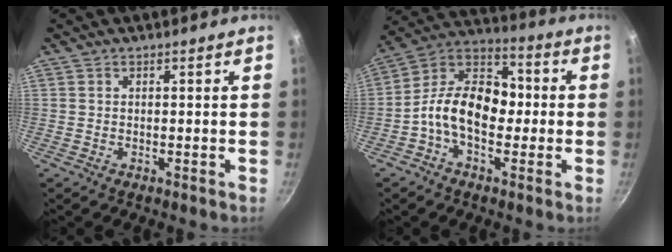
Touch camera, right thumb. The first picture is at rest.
{"total": 14.6, "force": [-1.8, 9.6, 10.8], "torque": [-0.145, 0.044, -0.061]}